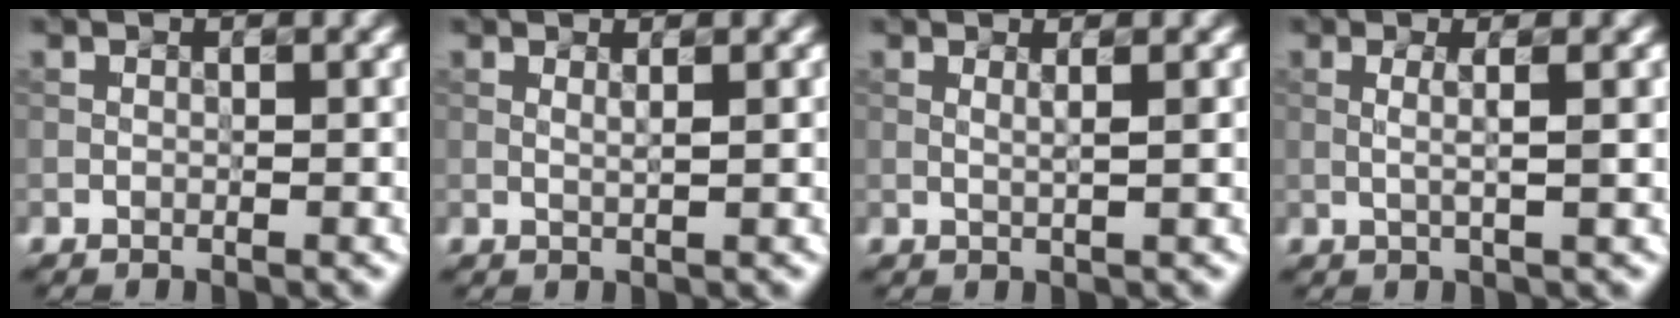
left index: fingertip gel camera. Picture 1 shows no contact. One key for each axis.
{"total": 0.6, "fx": 0.4, "fy": 0.1, "fz": 0.4, "tx": -0.009, "ty": 0.005, "tz": 0.007}
{"total": 0.9, "fx": 0.3, "fy": 0.2, "fz": 0.8, "tx": -0.018, "ty": 0.005, "tz": 0.005}
{"total": 1.8, "fx": 0.1, "fy": 0.3, "fz": 1.8, "tx": -0.035, "ty": 0.005, "tz": 0.004}